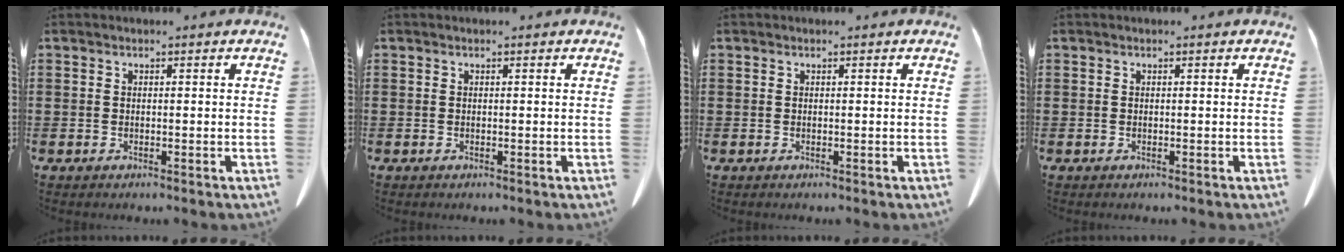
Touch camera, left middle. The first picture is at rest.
{"total": 0.0}
{"total": 0.0}
{"total": 0.0}